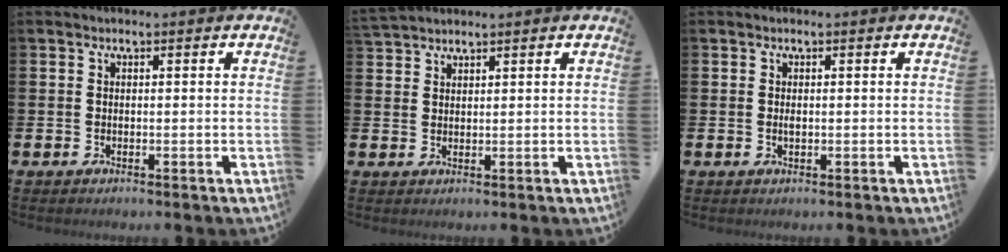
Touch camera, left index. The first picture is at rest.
{"total": 2.3, "force": [2.3, 0.3, -0.2], "torque": [0.006, -0.009, 0.043]}
{"total": 0.6, "force": [0.1, 0.2, 0.6], "torque": [-0.005, -0.004, 0.001]}